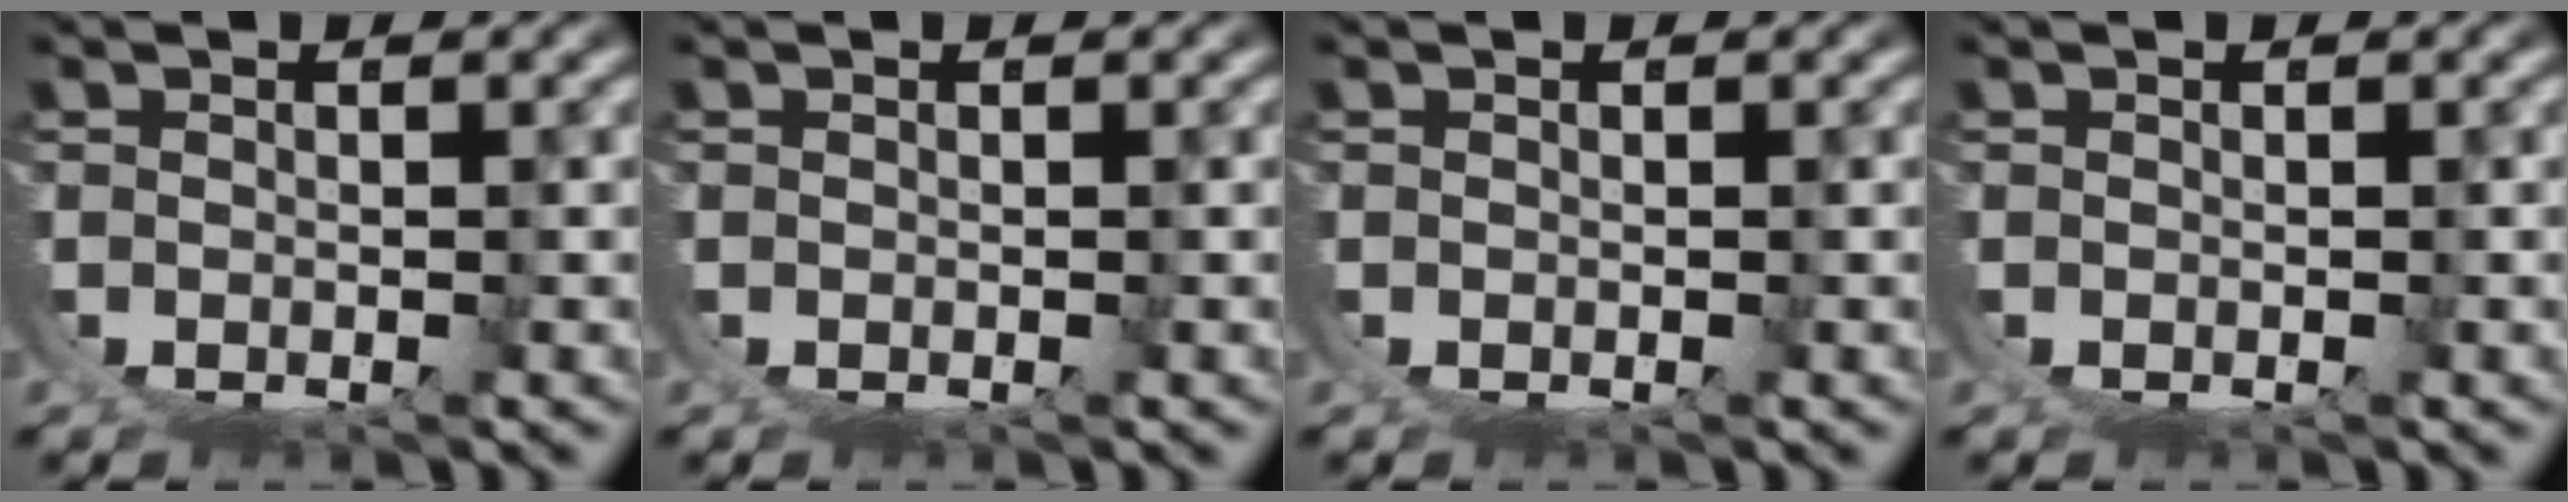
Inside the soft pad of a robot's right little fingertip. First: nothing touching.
{"total": 0.0}
{"total": 0.0}
{"total": 0.0}